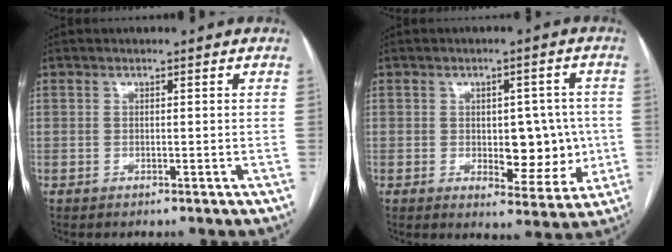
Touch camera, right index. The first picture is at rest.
{"total": 8.6, "force": [-0.4, 4.6, 7.3], "torque": [-0.075, 0.014, 0.007]}